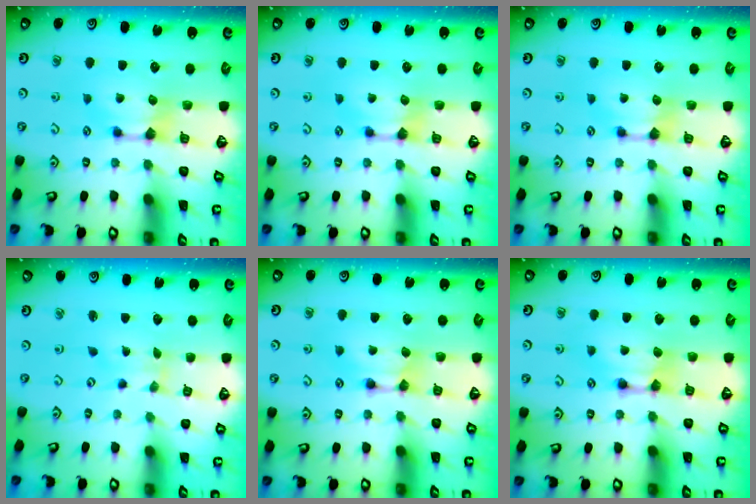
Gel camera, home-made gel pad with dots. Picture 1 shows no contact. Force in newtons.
{"total": 0.0}
{"total": 0.0}
{"total": 3.0, "press": 2.9, "slide": 0.9}
{"total": 1.7, "press": 1.7, "slide": 0.2}
{"total": 1.9, "press": 1.9, "slide": 0.1}